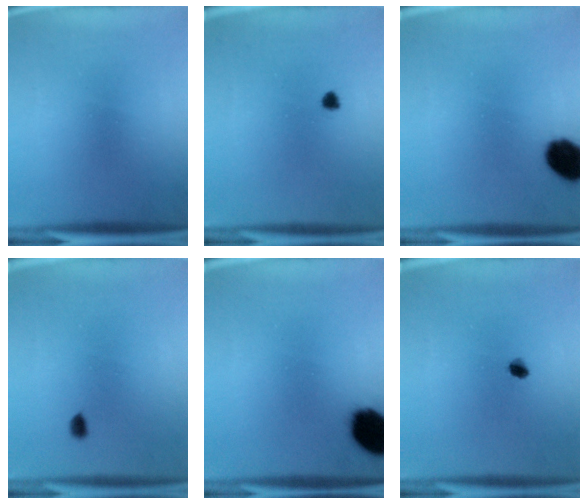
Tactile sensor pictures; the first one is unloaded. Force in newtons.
{"total": 1.2}
{"total": 10.1}
{"total": 1.2}
{"total": 12.7}
{"total": 1.9}